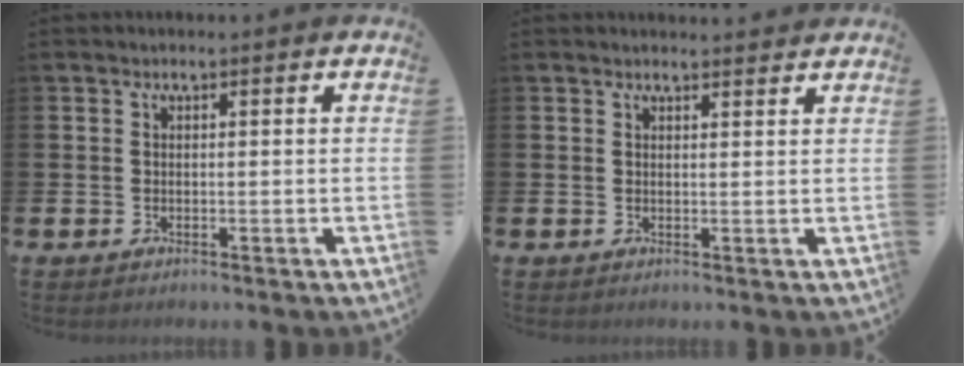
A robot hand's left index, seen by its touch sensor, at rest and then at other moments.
{"total": 1.5, "force": [1.5, 0.1, -0.1], "torque": [0.013, -0.010, 0.025]}